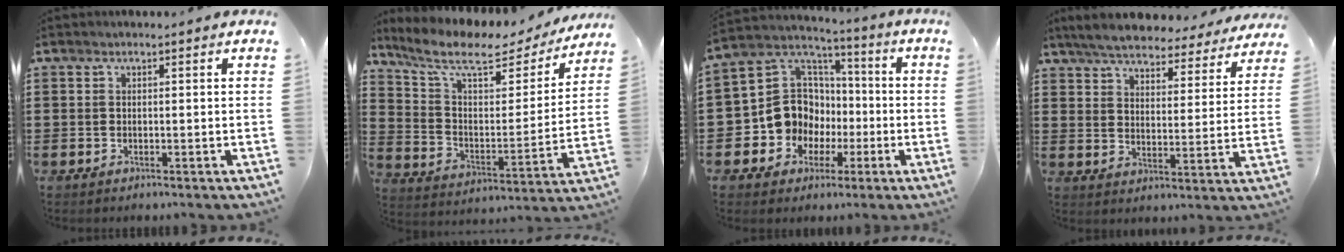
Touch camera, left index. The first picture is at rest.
{"total": 9.7, "force": [7.3, 3.0, 5.7], "torque": [-0.141, -0.035, 0.123]}
{"total": 12.0, "force": [-2.1, 11.0, 4.2], "torque": [-0.138, 0.002, -0.035]}
{"total": 6.1, "force": [5.9, 0.6, 1.3], "torque": [-0.055, -0.037, 0.103]}